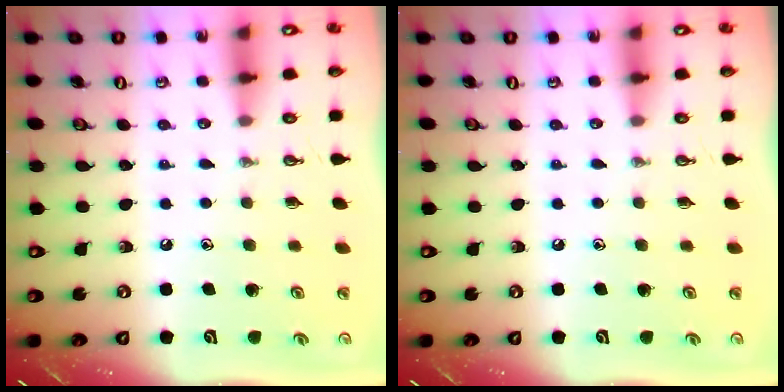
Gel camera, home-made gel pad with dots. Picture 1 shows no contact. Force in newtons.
{"total": 0.0}